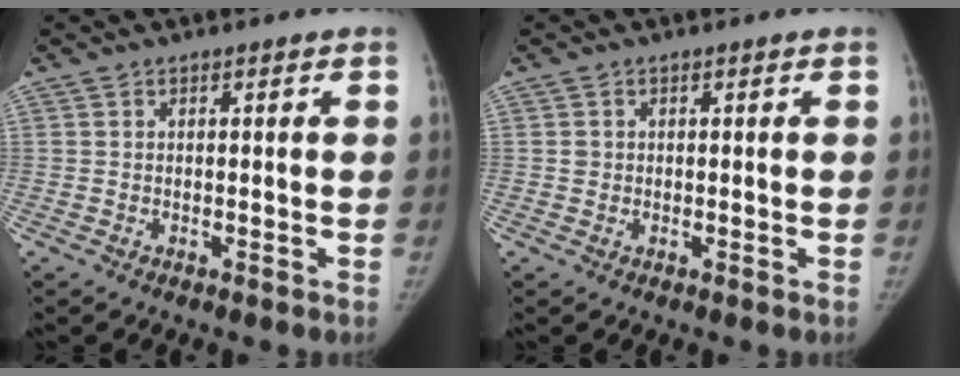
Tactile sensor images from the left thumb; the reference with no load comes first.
{"total": 1.1, "force": [0.0, 1.1, 0.2], "torque": [-0.001, 0.002, 0.002]}